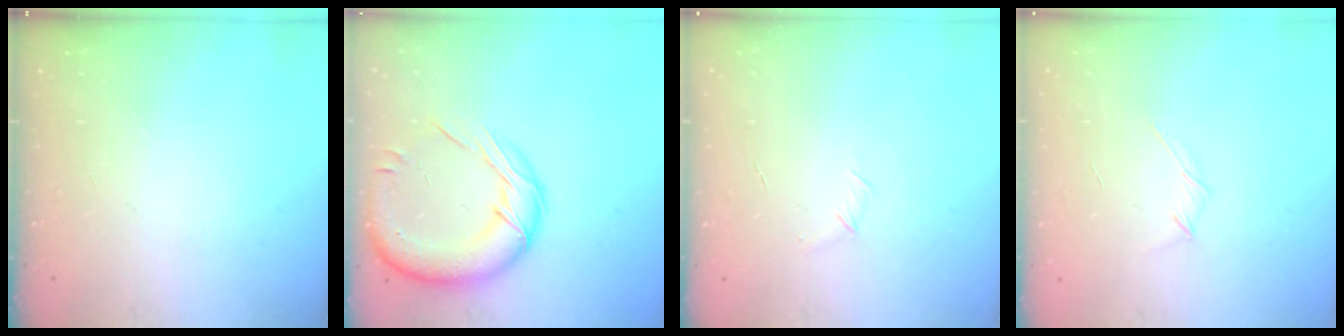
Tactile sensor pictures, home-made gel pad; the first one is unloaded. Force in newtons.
{"total": 17.6, "press": 17.4, "slide": 2.5}
{"total": 4.7, "press": 4.5, "slide": 1.3}
{"total": 2.6, "press": 2.5, "slide": 0.8}